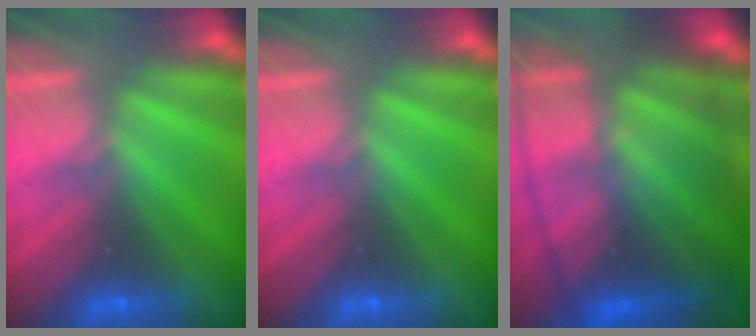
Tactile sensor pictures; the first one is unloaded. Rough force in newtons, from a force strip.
{"total": 0.0}
{"total": 6.9}